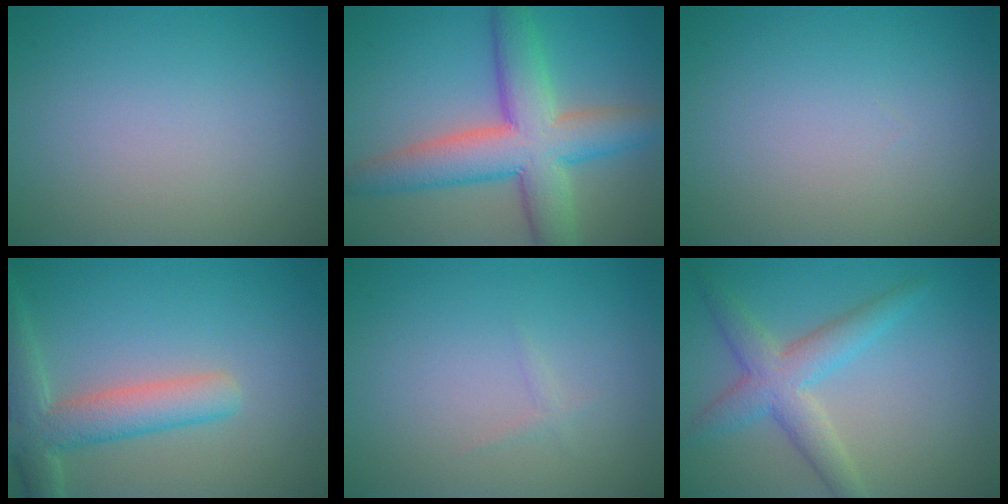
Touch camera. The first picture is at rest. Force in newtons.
{"total": 8.9, "press": 8.9, "slide": 0.5}
{"total": 0.0}
{"total": 5.3, "press": 5.3, "slide": 0.4}
{"total": 0.5, "press": 0.5, "slide": 0.0}
{"total": 4.4, "press": 4.4, "slide": 0.1}